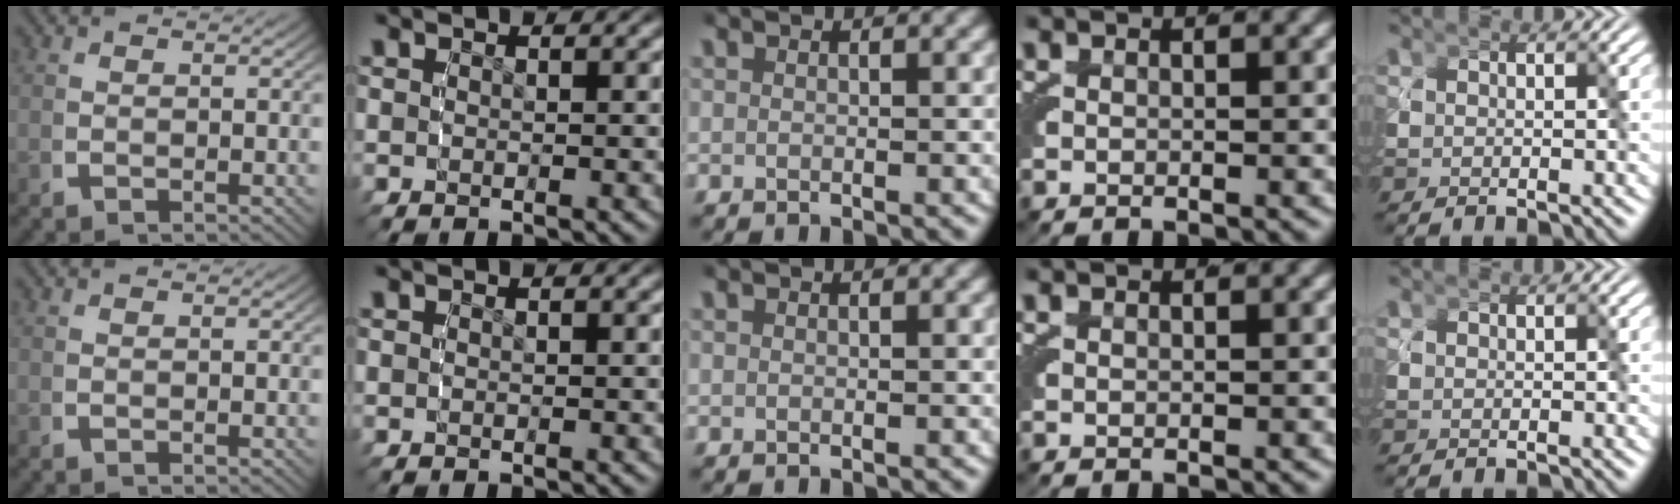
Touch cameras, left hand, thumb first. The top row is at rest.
{}